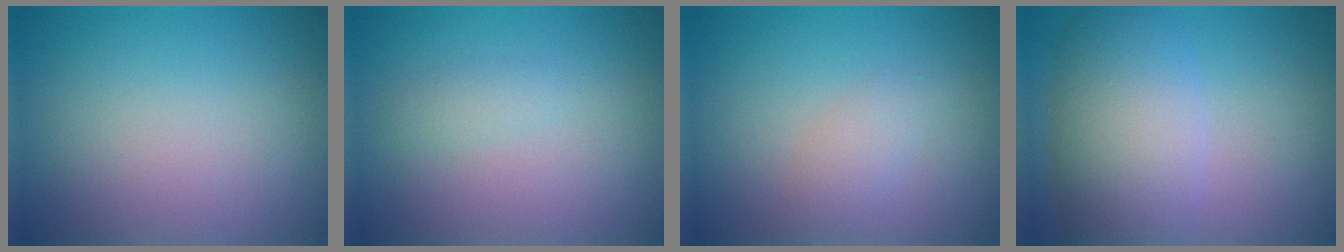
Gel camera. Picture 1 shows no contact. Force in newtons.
{"total": 1.0, "press": 1.0, "slide": 0.1}
{"total": 1.5, "press": 1.5, "slide": 0.1}
{"total": 7.3, "press": 7.3, "slide": 0.7}